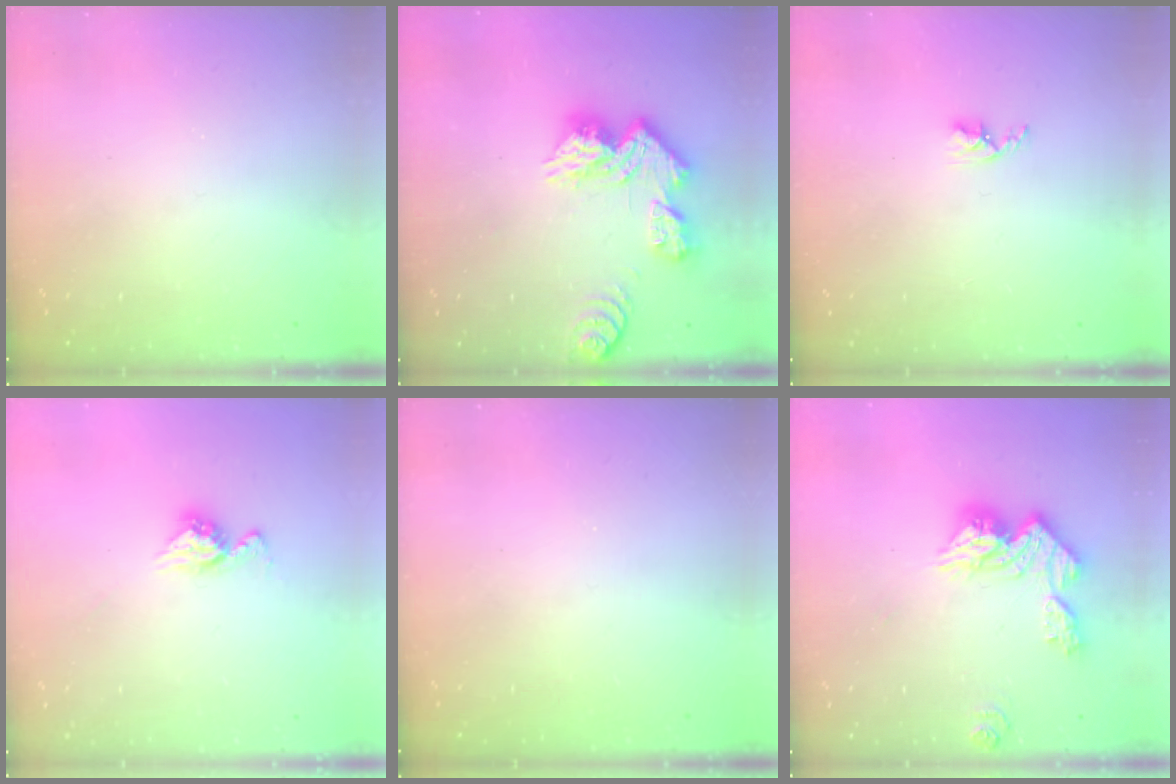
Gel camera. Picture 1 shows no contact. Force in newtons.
{"total": 13.2, "press": 13.2, "slide": 1.2}
{"total": 2.7, "press": 2.7, "slide": 0.5}
{"total": 9.0, "press": 8.9, "slide": 0.7}
{"total": 0.0}
{"total": 13.4, "press": 13.3, "slide": 1.2}